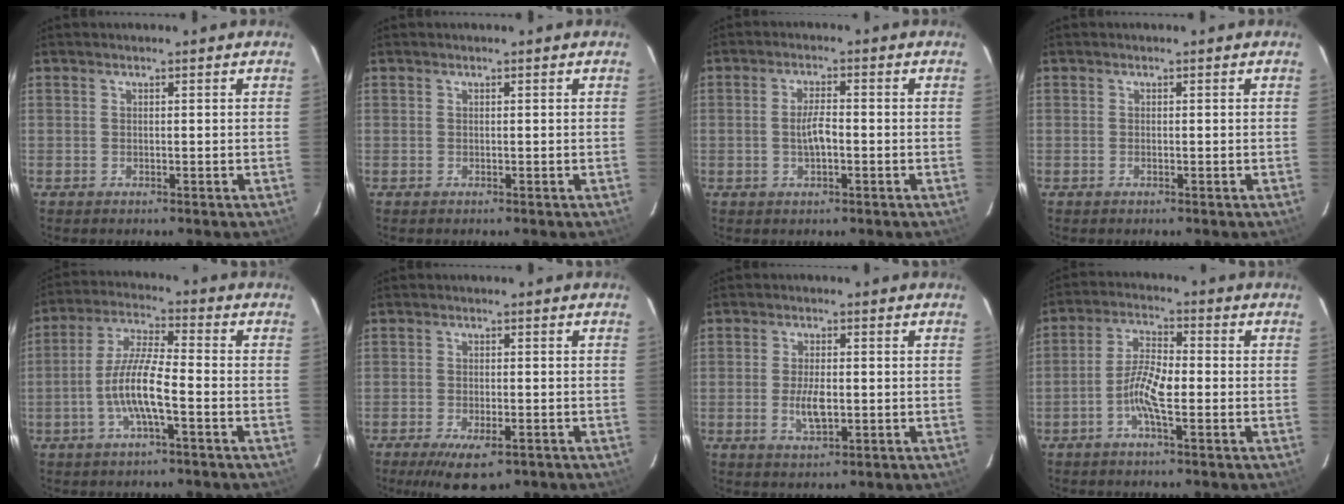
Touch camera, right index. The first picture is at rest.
{"total": 0.0}
{"total": 3.6, "force": [-0.7, 1.1, 3.4], "torque": [-0.062, 0.004, -0.010]}
{"total": 0.0}
{"total": 8.8, "force": [-3.1, 1.1, 8.2], "torque": [-0.170, 0.007, -0.061]}
{"total": 7.4, "force": [-4.7, 2.7, 5.0], "torque": [-0.109, -0.025, -0.074]}
{"total": 4.9, "force": [-0.8, 2.1, 4.3], "torque": [-0.083, -0.003, -0.012]}
{"total": 6.5, "force": [-2.2, 1.4, 6.0], "torque": [-0.123, 0.011, -0.048]}